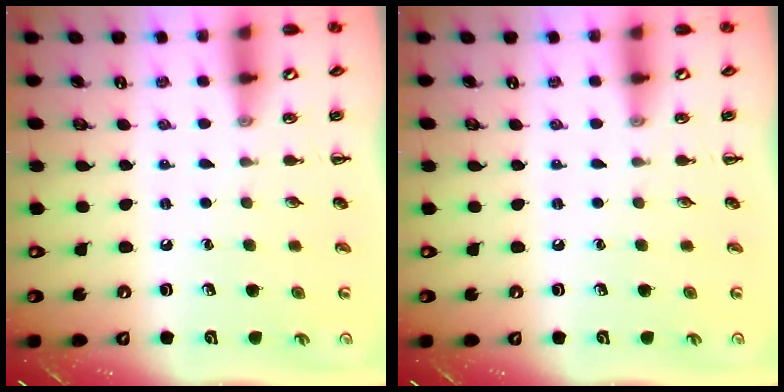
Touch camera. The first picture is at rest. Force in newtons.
{"total": 0.0}